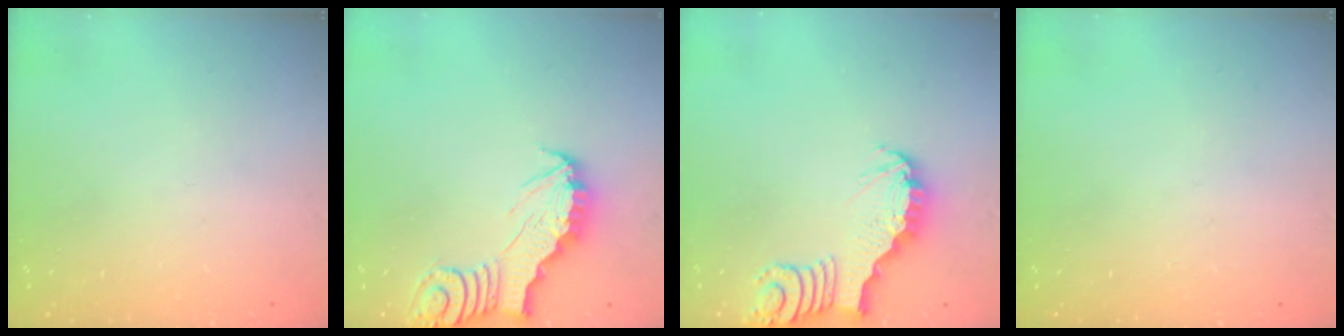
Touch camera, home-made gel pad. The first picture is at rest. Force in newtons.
{"total": 2.5, "press": 2.5, "slide": 0.1}
{"total": 3.4, "press": 3.4, "slide": 0.4}
{"total": 0.0}